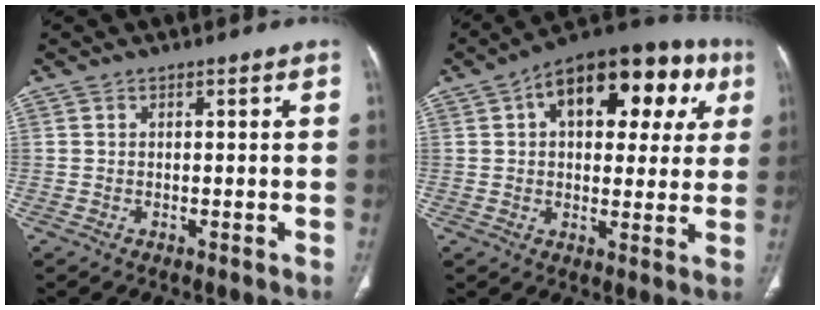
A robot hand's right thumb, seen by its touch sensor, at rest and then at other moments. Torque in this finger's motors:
{"motor_torque": [0.34, 4.11, 1.68, 0.37, 0.10]}